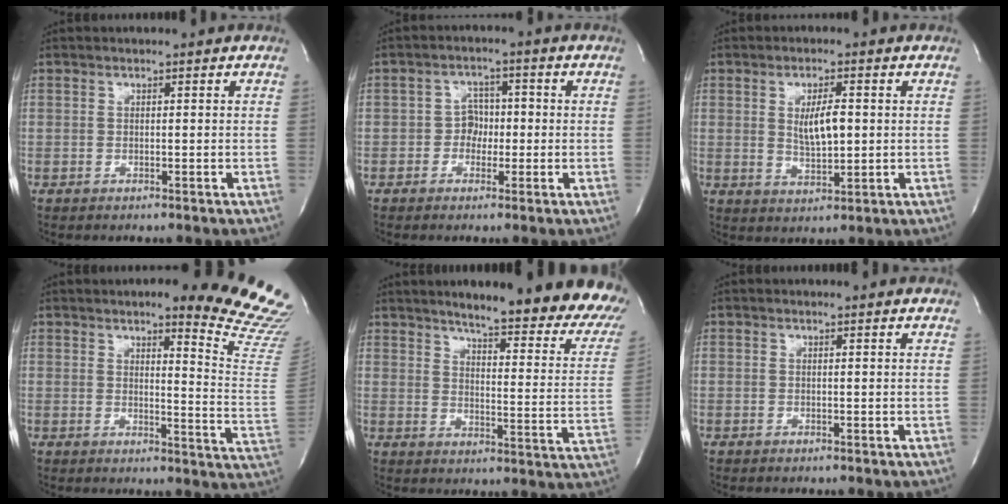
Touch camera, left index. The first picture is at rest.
{"total": 3.5, "force": [-0.8, 2.8, 1.9], "torque": [-0.023, 0.012, -0.017]}
{"total": 5.4, "force": [0.8, 1.7, 5.1], "torque": [-0.090, -0.001, 0.019]}
{"total": 16.1, "force": [14.4, 0.3, 7.3], "torque": [-0.081, -0.109, 0.150]}
{"total": 24.8, "force": [20.9, 3.1, 12.9], "torque": [-0.169, -0.076, 0.244]}
{"total": 2.3, "force": [2.2, 0.2, 0.5], "torque": [-0.016, 0.004, 0.016]}